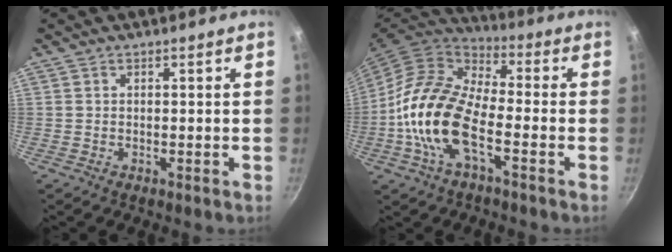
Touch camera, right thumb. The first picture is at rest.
{"total": 17.0, "force": [-4.6, 8.1, 14.2], "torque": [-0.264, 0.031, -0.105]}